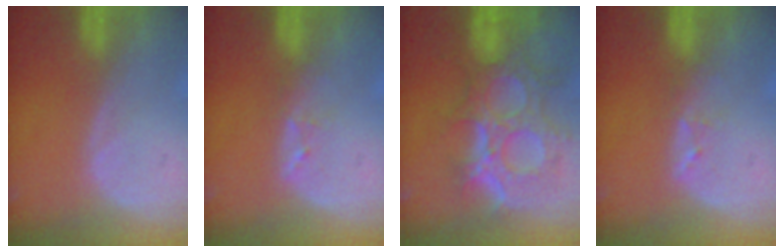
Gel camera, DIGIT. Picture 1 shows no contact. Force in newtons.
{"total": 1.6, "press": 1.5, "slide": 0.3}
{"total": 11.9, "press": 10.7, "slide": 5.3}
{"total": 1.6, "press": 1.5, "slide": 0.3}